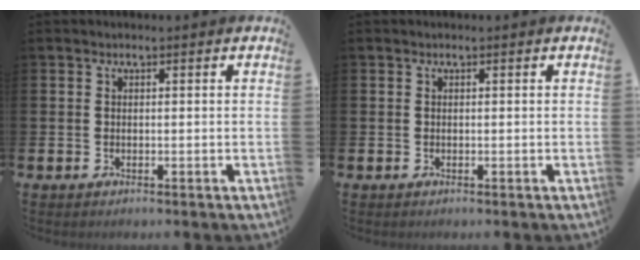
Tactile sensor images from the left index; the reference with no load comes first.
{"total": 0.0}